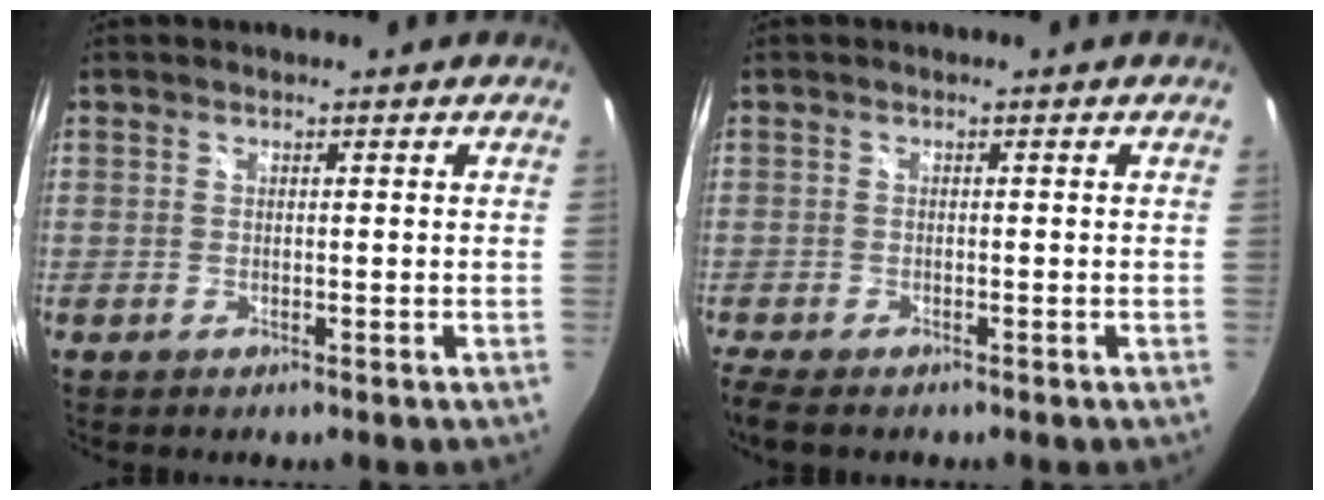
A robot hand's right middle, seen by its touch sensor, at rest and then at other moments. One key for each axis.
{"total": 3.9, "fx": -3.0, "fy": 1.1, "fz": 2.3, "tx": -0.053, "ty": -0.023, "tz": -0.058}